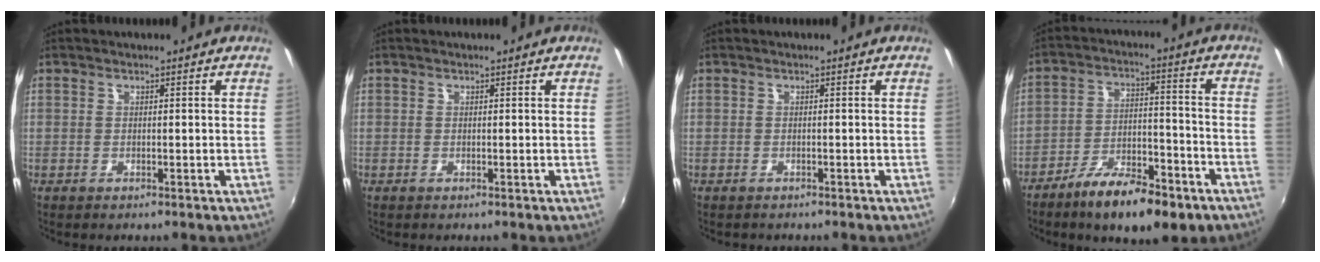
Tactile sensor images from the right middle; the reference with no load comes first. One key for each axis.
{"total": 0.0}
{"total": 0.8, "fx": -0.7, "fy": 0.4, "fz": 0.0, "tx": -0.005, "ty": -0.002, "tz": -0.011}
{"total": 14.8, "fx": -10.1, "fy": 5.1, "fz": 9.6, "tx": -0.173, "ty": -0.007, "tz": -0.155}